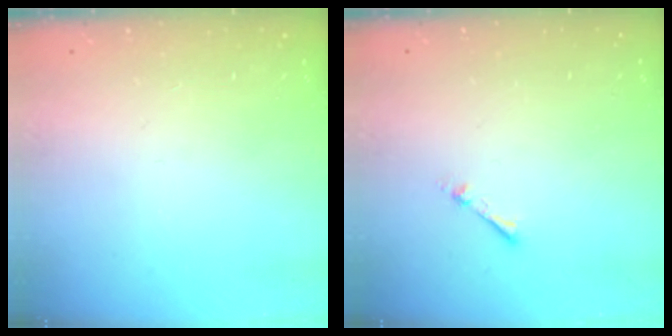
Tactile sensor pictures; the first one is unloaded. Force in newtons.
{"total": 1.7, "press": 1.7, "slide": 0.2}